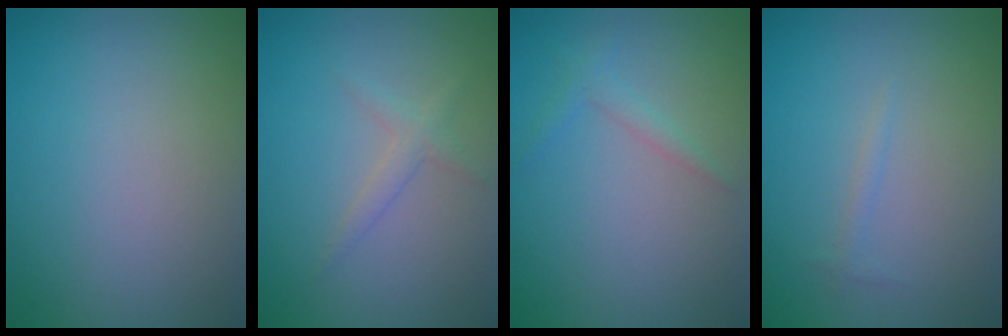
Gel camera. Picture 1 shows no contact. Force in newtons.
{"total": 1.4, "press": 1.4, "slide": 0.1}
{"total": 1.2, "press": 1.2, "slide": 0.1}
{"total": 0.6, "press": 0.6, "slide": 0.0}